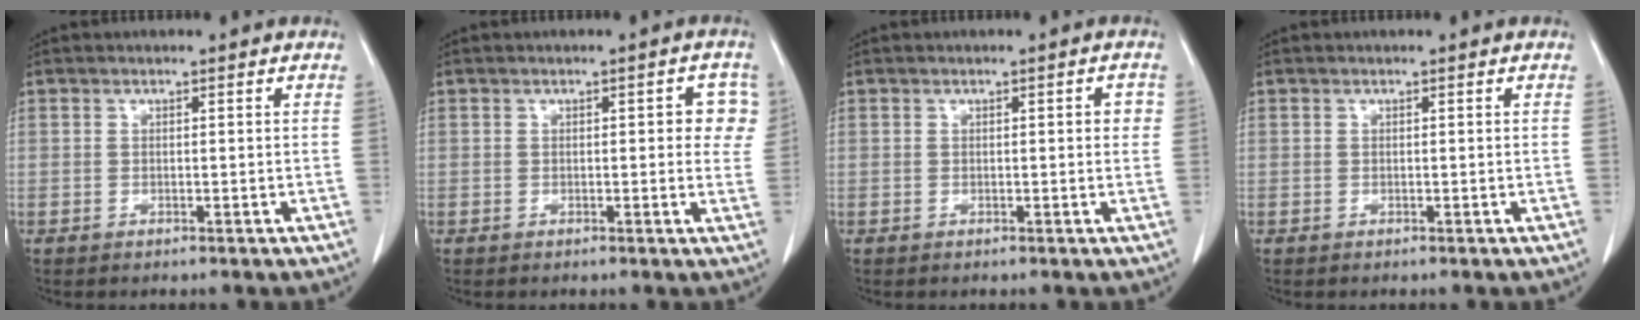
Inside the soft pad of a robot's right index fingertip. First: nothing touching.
{"total": 4.0, "force": [0.9, 1.7, 3.5], "torque": [-0.024, 0.009, 0.004]}
{"total": 1.7, "force": [0.2, 0.6, 1.6], "torque": [-0.016, 0.003, 0.002]}
{"total": 0.0}